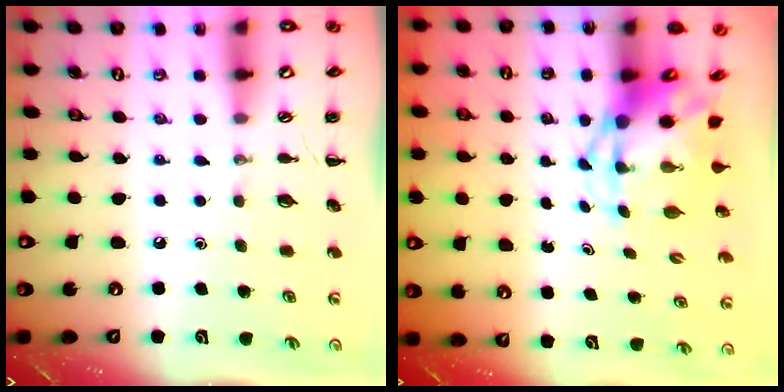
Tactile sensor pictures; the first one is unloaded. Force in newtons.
{"total": 3.8, "press": 3.7, "slide": 1.0}